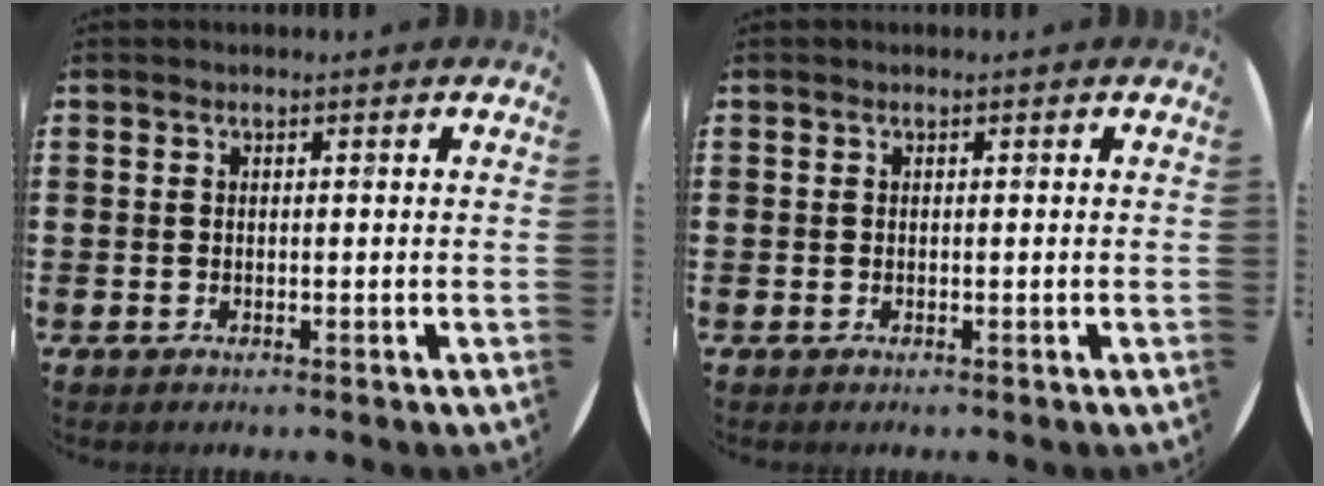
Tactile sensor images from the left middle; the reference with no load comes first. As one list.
[{"total": 0.0}]